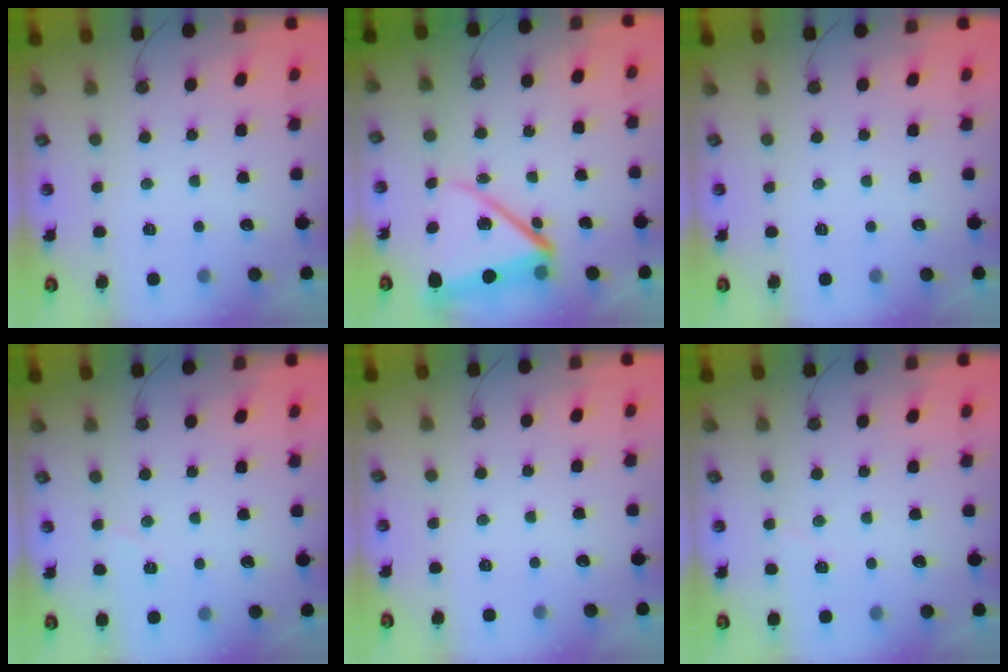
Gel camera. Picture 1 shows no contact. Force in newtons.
{"total": 14.7, "press": 14.6, "slide": 1.2}
{"total": 0.0}
{"total": 3.4, "press": 3.2, "slide": 1.1}
{"total": 0.0}
{"total": 3.9, "press": 3.1, "slide": 2.3}